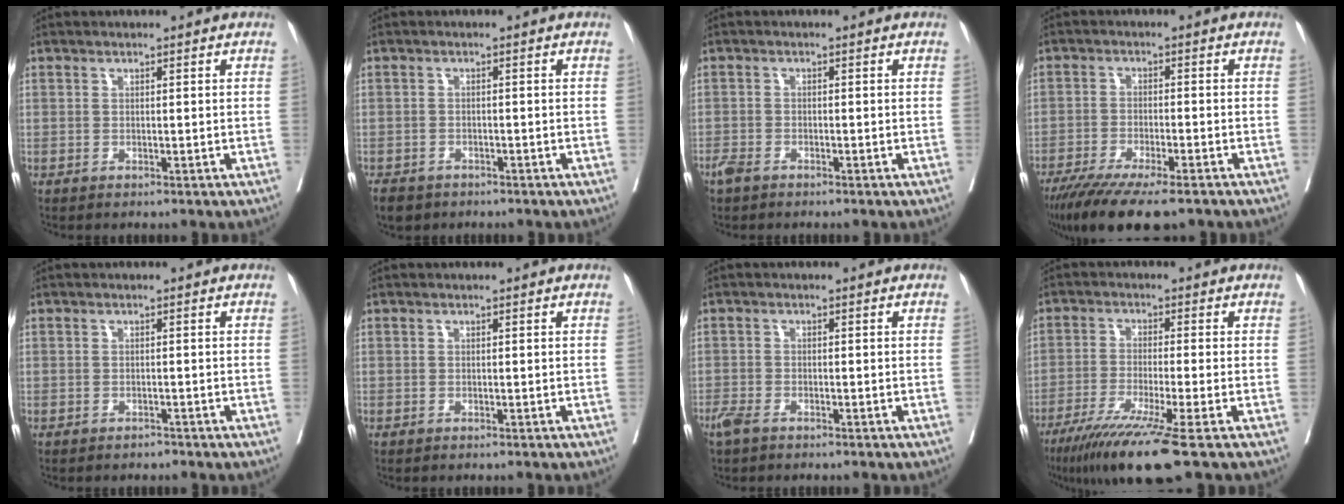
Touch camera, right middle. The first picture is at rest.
{"total": 4.5, "force": [-3.5, 2.5, 1.3], "torque": [-0.022, -0.002, -0.053]}
{"total": 2.1, "force": [-1.7, 0.8, 1.0], "torque": [-0.025, -0.003, -0.031]}
{"total": 13.2, "force": [-10.1, 2.3, 8.2], "torque": [-0.132, -0.028, -0.162]}
{"total": 0.6, "force": [-0.5, 0.2, 0.0], "torque": [0.000, -0.001, -0.010]}
{"total": 0.0}
{"total": 2.7, "force": [-2.0, 0.8, 1.5], "torque": [-0.035, -0.005, -0.038]}
{"total": 11.0, "force": [-7.2, -1.3, 8.3], "torque": [-0.137, -0.035, -0.120]}